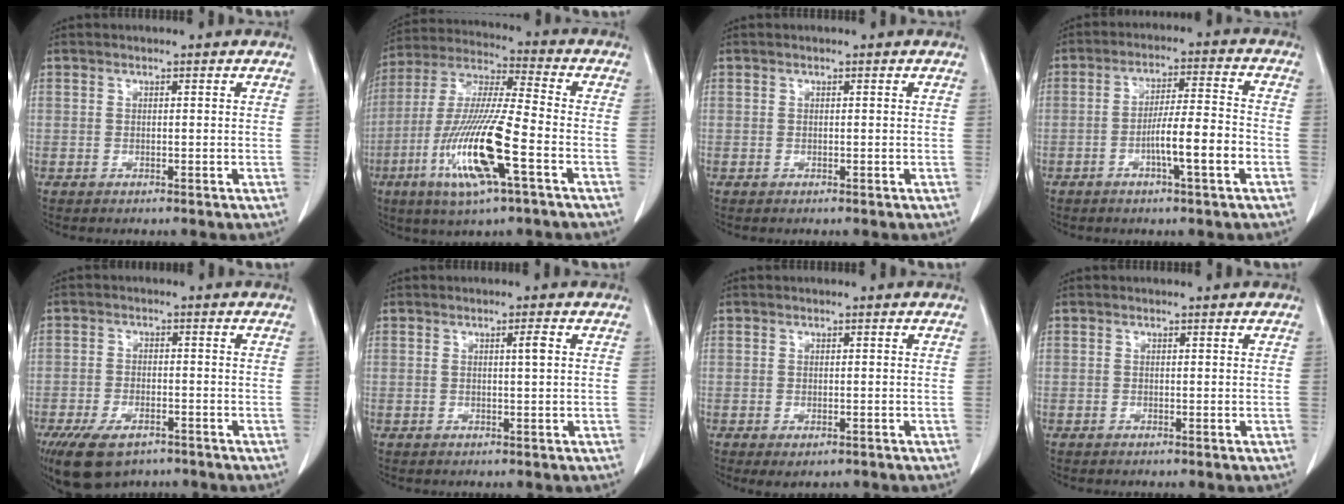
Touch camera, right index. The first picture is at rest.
{"total": 16.5, "force": [-6.0, 1.0, 15.3], "torque": [-0.315, -0.019, -0.113]}
{"total": 0.0}
{"total": 8.2, "force": [-3.1, 0.3, 7.6], "torque": [-0.129, 0.008, -0.052]}
{"total": 9.7, "force": [-6.6, 4.5, 5.6], "torque": [-0.103, -0.010, -0.106]}
{"total": 1.3, "force": [0.2, -0.2, 1.3], "torque": [-0.023, 0.002, 0.002]}
{"total": 2.8, "force": [-1.8, 1.1, 1.8], "torque": [-0.022, -0.005, -0.020]}
{"total": 0.0}